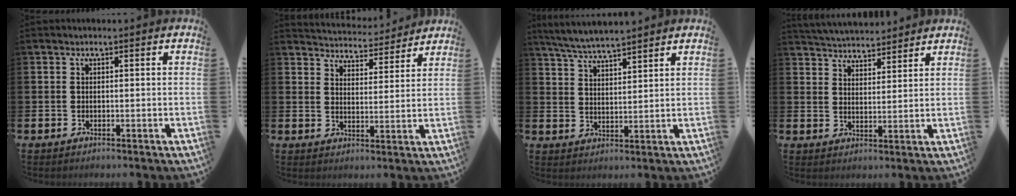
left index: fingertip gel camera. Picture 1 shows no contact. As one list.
[{"total": 4.8, "force": [4.7, 0.5, -0.1], "torque": [-0.014, -0.039, 0.082]}, {"total": 5.5, "force": [5.4, 0.2, 1.2], "torque": [-0.043, -0.026, 0.097]}, {"total": 4.8, "force": [4.7, 0.9, -0.2], "torque": [-0.011, -0.028, 0.084]}]